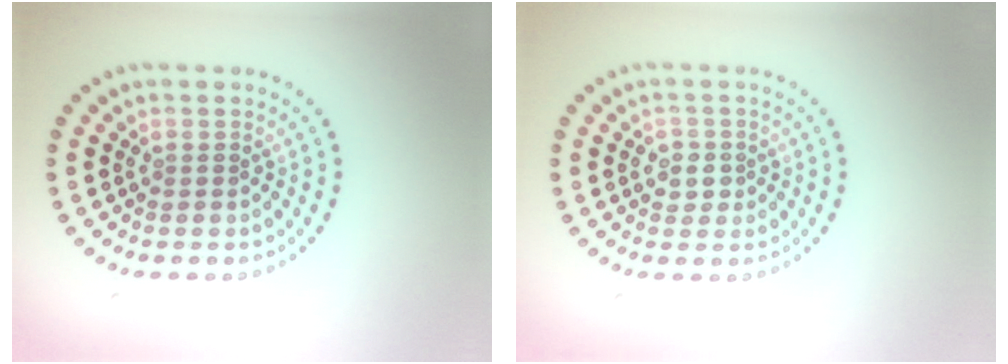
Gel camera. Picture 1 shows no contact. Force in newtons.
{"total": 1.7, "press": 1.5, "slide": 0.7}